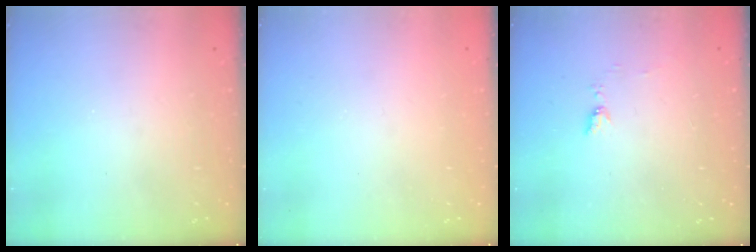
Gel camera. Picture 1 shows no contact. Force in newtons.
{"total": 0.0}
{"total": 5.6, "press": 5.5, "slide": 0.5}